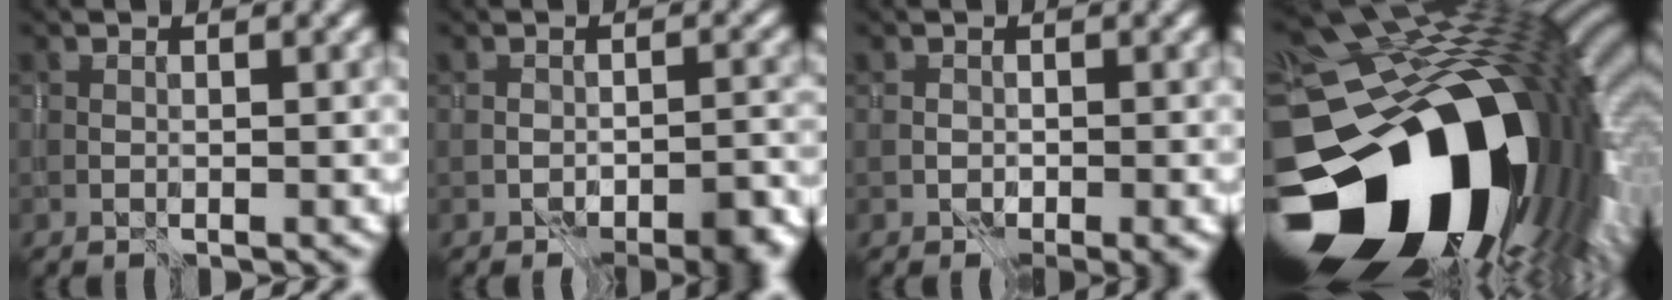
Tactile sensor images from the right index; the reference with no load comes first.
{"total": 4.3, "force": [-2.9, 1.7, 2.7], "torque": [-0.033, -0.002, -0.039]}
{"total": 1.5, "force": [-0.8, 0.8, 1.0], "torque": [-0.019, -0.010, -0.007]}
{"total": 21.6, "force": [-6.9, 13.8, 15.1], "torque": [-0.269, -0.074, -0.070]}